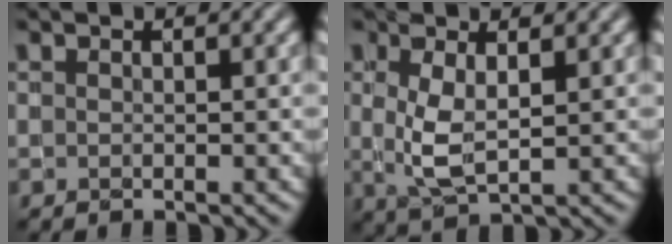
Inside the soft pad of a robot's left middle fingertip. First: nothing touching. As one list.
[{"total": 3.1, "force": [0.5, 1.3, 2.8], "torque": [-0.063, -0.004, 0.015]}]